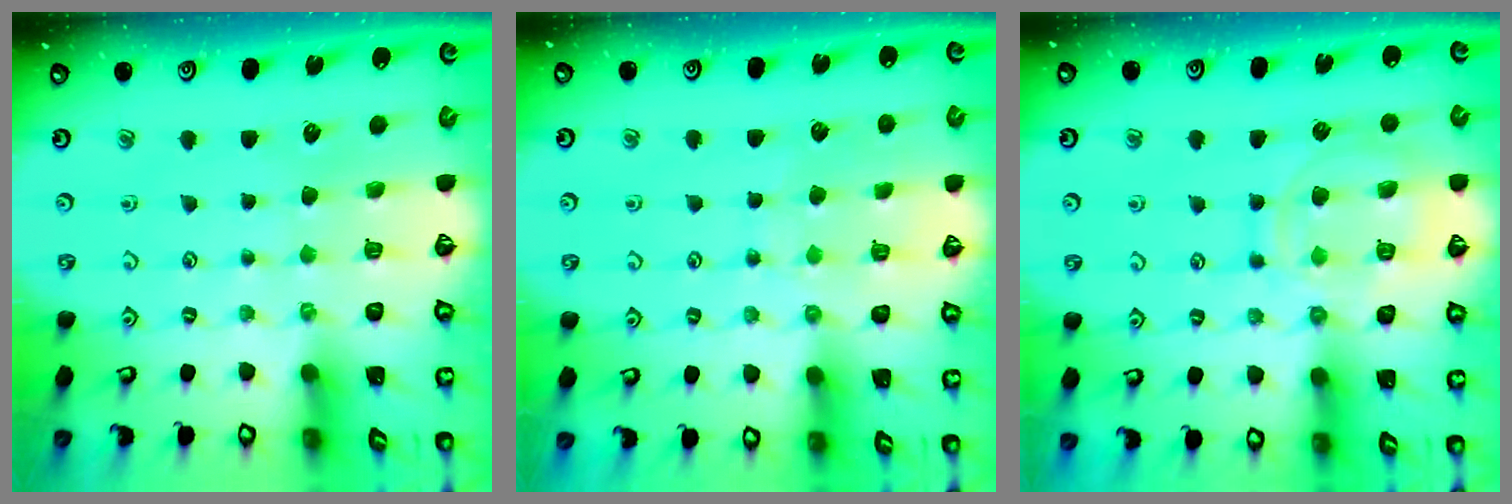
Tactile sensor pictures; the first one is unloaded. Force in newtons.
{"total": 4.2, "press": 4.1, "slide": 0.6}
{"total": 13.1, "press": 13.1, "slide": 1.1}